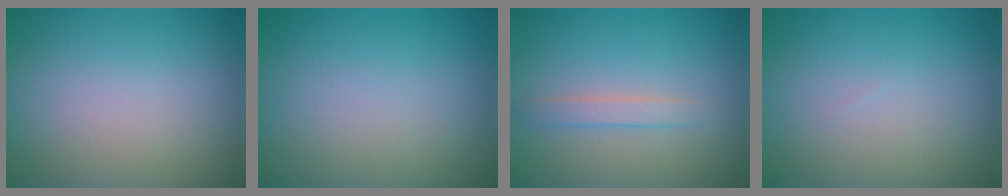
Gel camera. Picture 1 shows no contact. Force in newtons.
{"total": 0.0}
{"total": 1.5, "press": 1.5, "slide": 0.1}
{"total": 0.0}